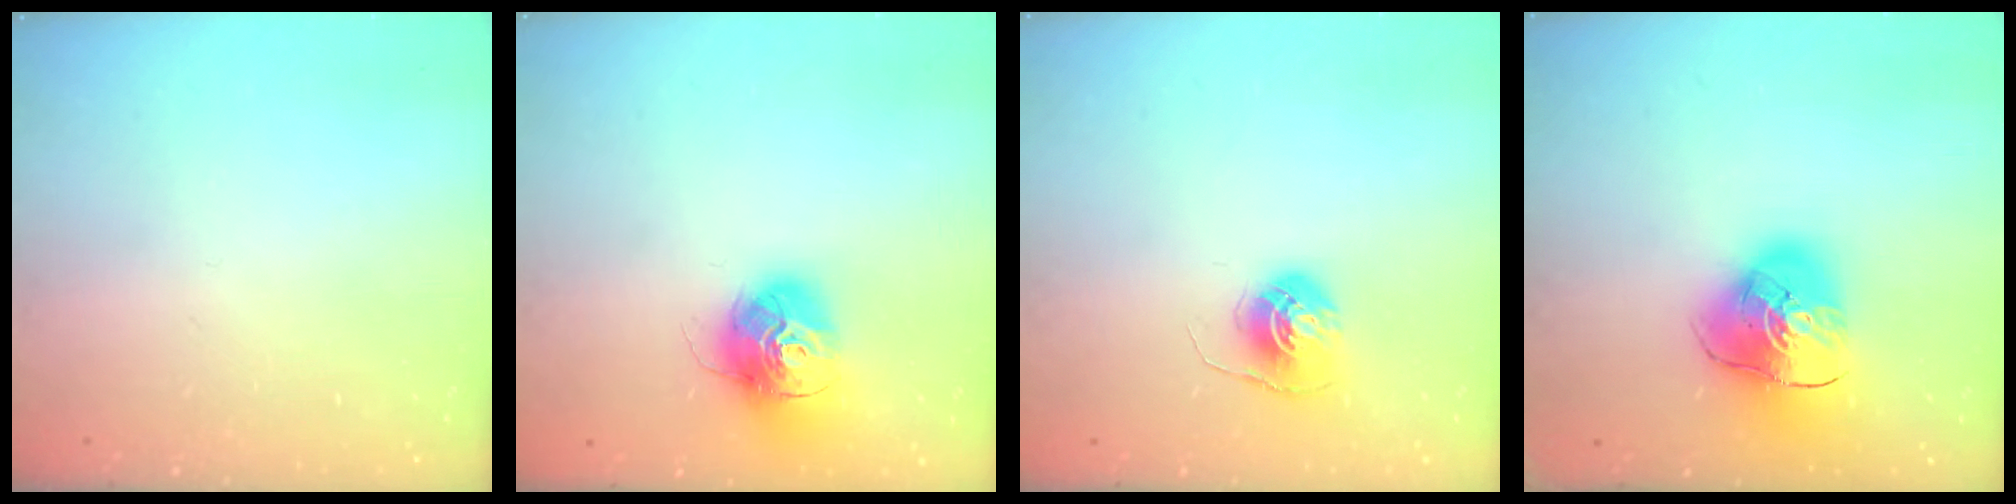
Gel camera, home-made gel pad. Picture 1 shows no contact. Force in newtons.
{"total": 15.7, "press": 15.6, "slide": 1.6}
{"total": 6.0, "press": 6.0, "slide": 0.5}
{"total": 12.9, "press": 12.8, "slide": 1.8}